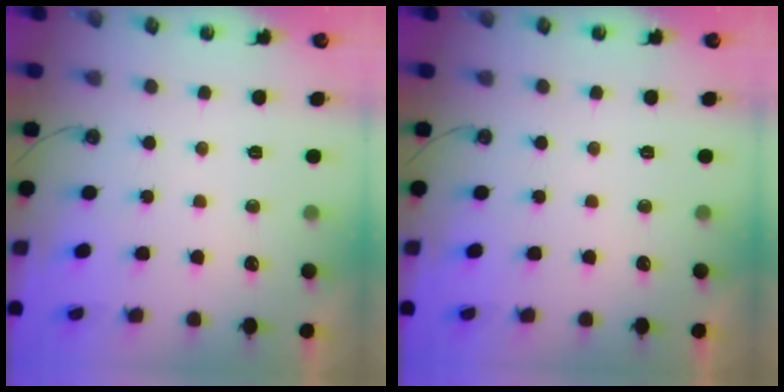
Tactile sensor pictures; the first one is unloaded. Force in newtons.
{"total": 0.0}